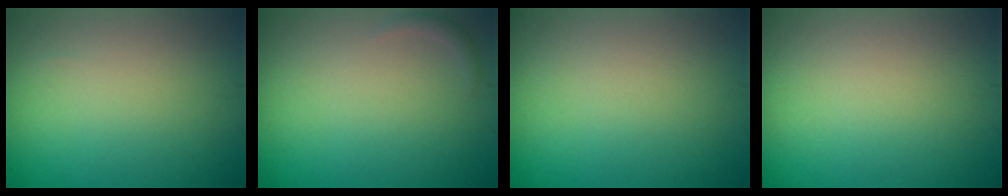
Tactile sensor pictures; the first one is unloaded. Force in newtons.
{"total": 0.7, "press": 0.7, "slide": 0.1}
{"total": 0.0}
{"total": 0.0}